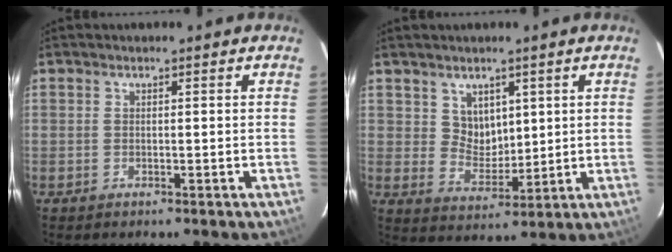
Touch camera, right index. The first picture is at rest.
{"total": 5.7, "force": [2.8, 4.5, 2.1], "torque": [-0.030, 0.001, 0.060]}